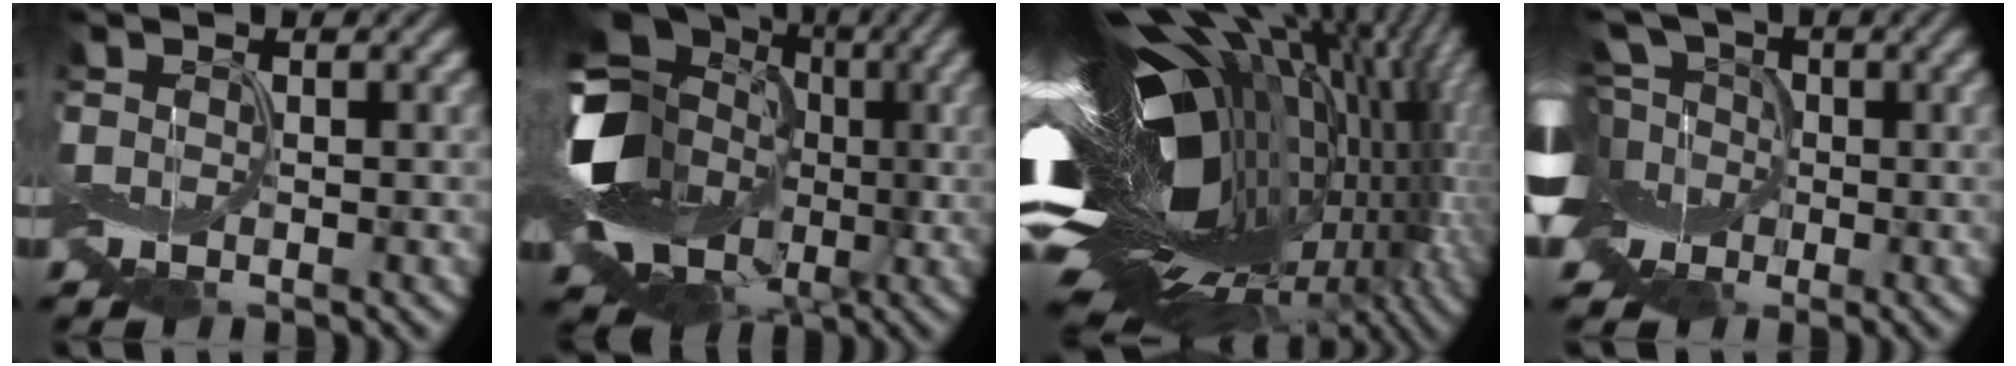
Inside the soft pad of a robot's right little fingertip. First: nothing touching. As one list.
[{"total": 15.3, "force": [0.5, 12.5, 8.9], "torque": [-0.194, -0.004, 0.008]}, {"total": 20.5, "force": [0.0, 10.5, 17.5], "torque": [-0.292, -0.002, -0.002]}, {"total": 12.2, "force": [0.2, 9.1, 8.1], "torque": [-0.148, 0.017, -0.029]}]